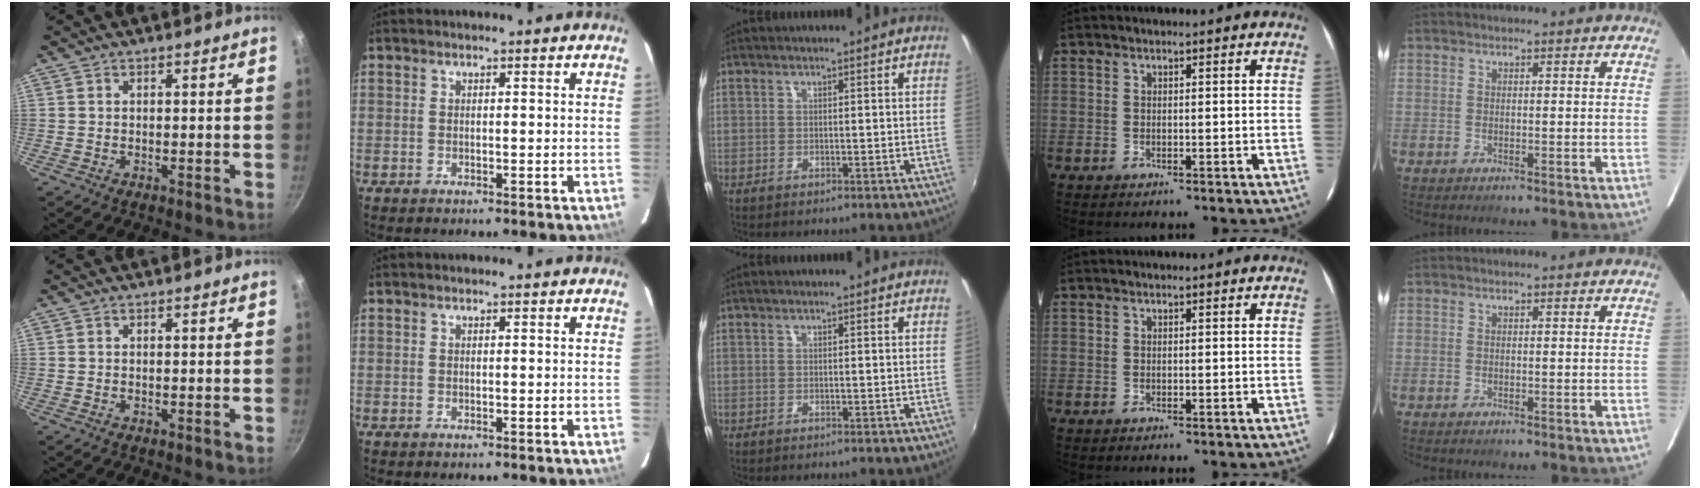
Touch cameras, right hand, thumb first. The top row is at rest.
{}